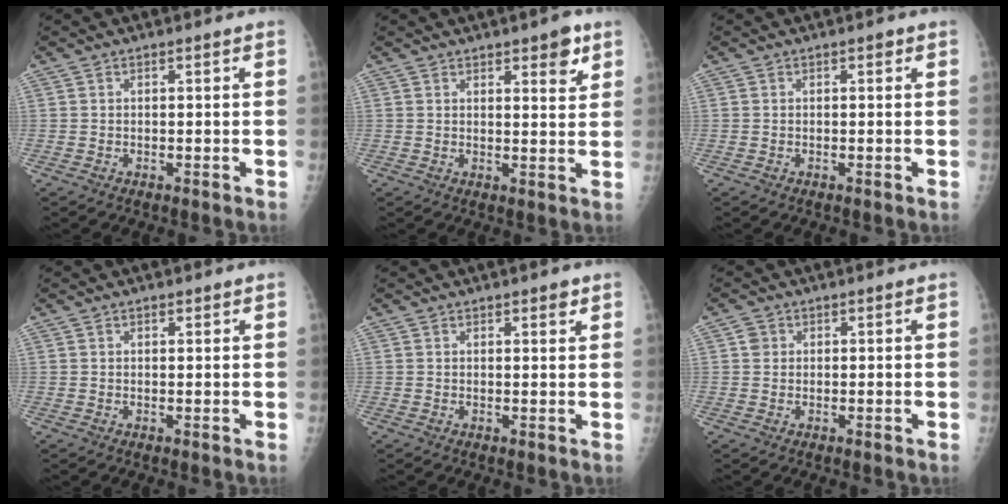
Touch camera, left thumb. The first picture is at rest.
{"total": 5.0, "force": [3.0, 1.9, 3.6], "torque": [-0.030, -0.016, 0.036]}
{"total": 0.6, "force": [0.3, 0.4, 0.4], "torque": [0.001, 0.001, 0.000]}
{"total": 1.0, "force": [0.7, 0.5, 0.4], "torque": [-0.002, -0.003, 0.008]}
{"total": 1.8, "force": [1.3, 0.8, 1.1], "torque": [-0.003, -0.006, 0.014]}
{"total": 1.8, "force": [0.5, 1.6, 0.5], "torque": [-0.001, 0.000, 0.004]}